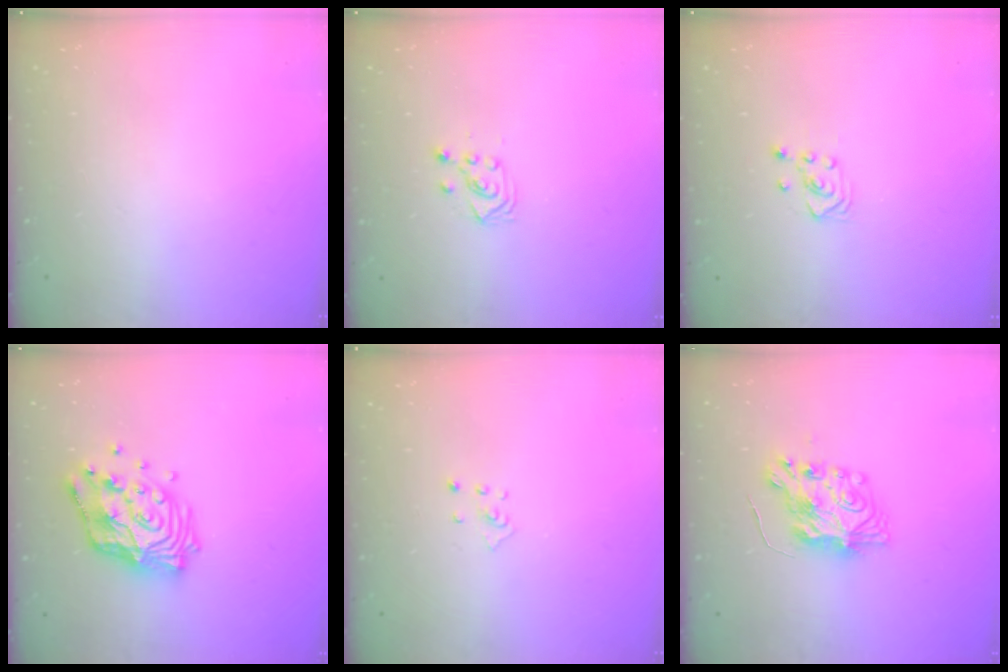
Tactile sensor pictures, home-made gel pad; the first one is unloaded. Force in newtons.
{"total": 3.4, "press": 3.3, "slide": 0.9}
{"total": 3.0, "press": 2.6, "slide": 1.5}
{"total": 15.7, "press": 15.7, "slide": 1.4}
{"total": 2.9, "press": 2.9, "slide": 0.3}
{"total": 9.1, "press": 9.0, "slide": 0.8}